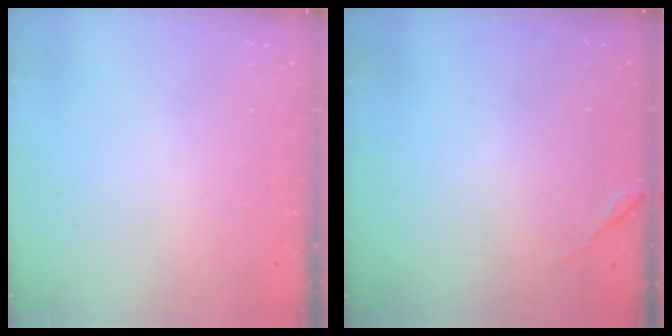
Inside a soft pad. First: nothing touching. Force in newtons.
{"total": 6.7, "press": 6.7, "slide": 0.2}